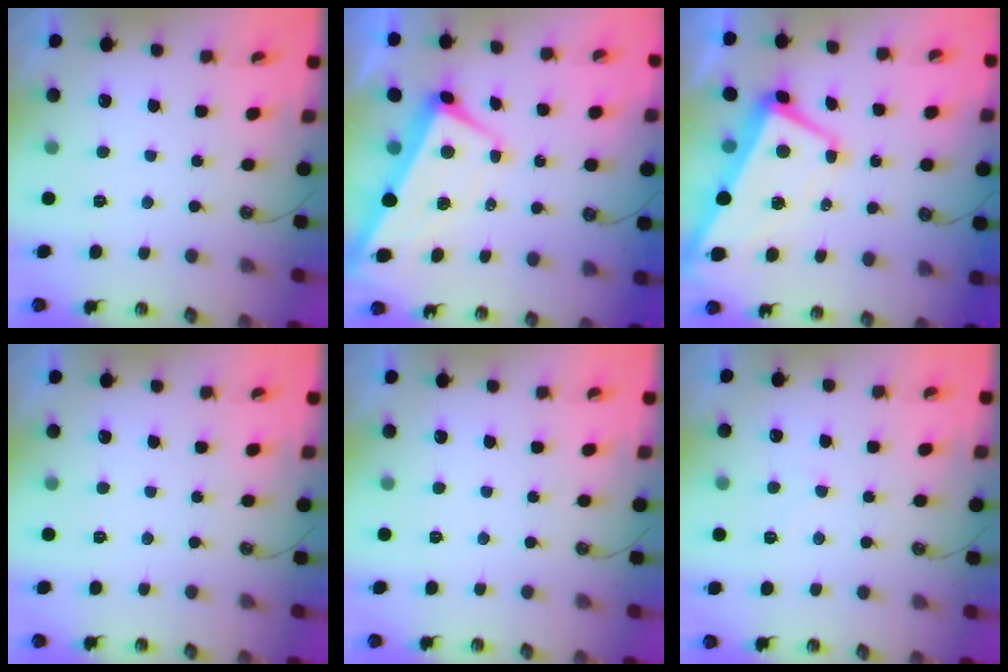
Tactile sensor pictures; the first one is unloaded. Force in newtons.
{"total": 1.2, "press": 0.3, "slide": 1.1}
{"total": 1.4, "press": 0.9, "slide": 1.0}
{"total": 0.0}
{"total": 0.0}
{"total": 1.0, "press": 0.9, "slide": 0.4}